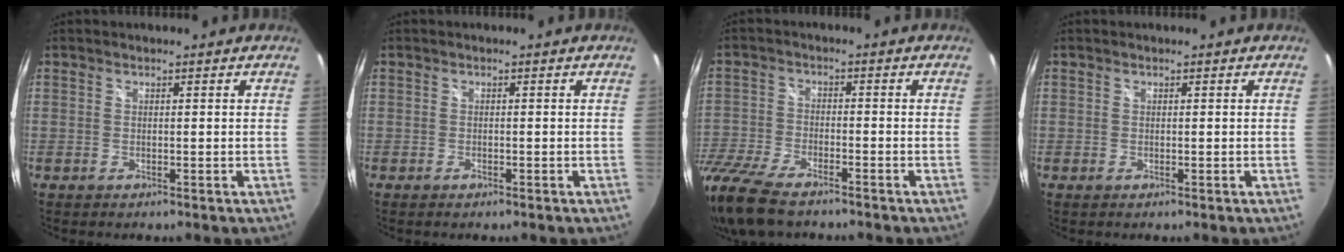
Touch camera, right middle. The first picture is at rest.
{"total": 0.7, "force": [-0.6, 0.3, 0.2], "torque": [-0.005, -0.001, -0.012]}
{"total": 16.5, "force": [-12.8, 5.8, 8.5], "torque": [-0.216, -0.039, -0.241]}
{"total": 0.0}